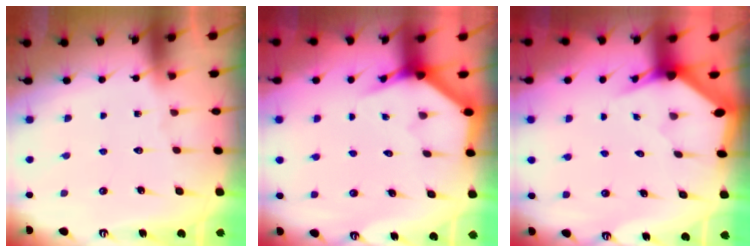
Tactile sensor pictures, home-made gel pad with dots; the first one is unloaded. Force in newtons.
{"total": 3.9, "press": 3.9, "slide": 0.2}
{"total": 3.0, "press": 3.0, "slide": 0.2}